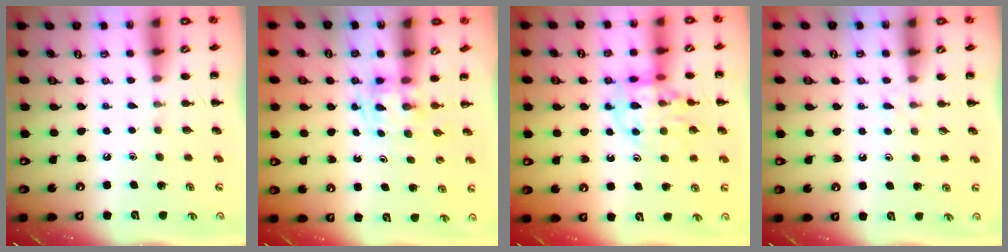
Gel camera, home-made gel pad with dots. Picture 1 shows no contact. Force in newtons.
{"total": 1.2, "press": 1.0, "slide": 0.7}
{"total": 12.5, "press": 12.3, "slide": 2.2}
{"total": 2.9, "press": 2.6, "slide": 1.3}